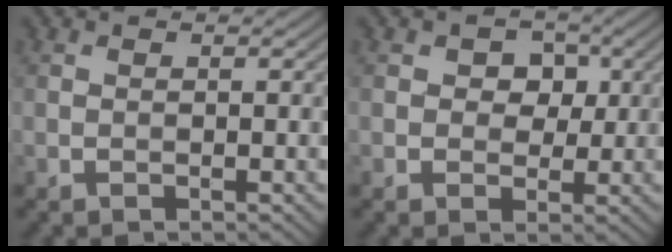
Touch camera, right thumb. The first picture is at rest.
{"total": 4.0, "force": [1.0, 3.2, 2.1], "torque": [-0.031, 0.001, 0.000]}